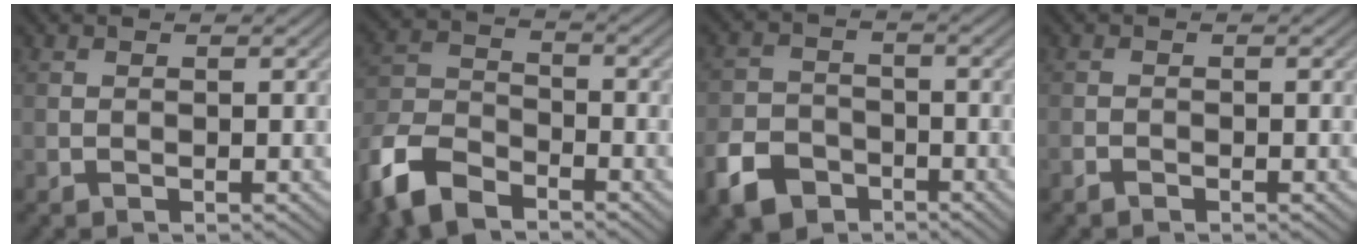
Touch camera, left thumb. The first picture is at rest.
{"total": 9.4, "force": [-6.7, 4.4, 4.9], "torque": [-0.112, -0.014, -0.151]}
{"total": 6.4, "force": [-4.1, 4.2, 2.7], "torque": [-0.065, -0.004, -0.089]}
{"total": 0.9, "force": [-0.8, 0.3, 0.4], "torque": [-0.007, -0.001, -0.017]}